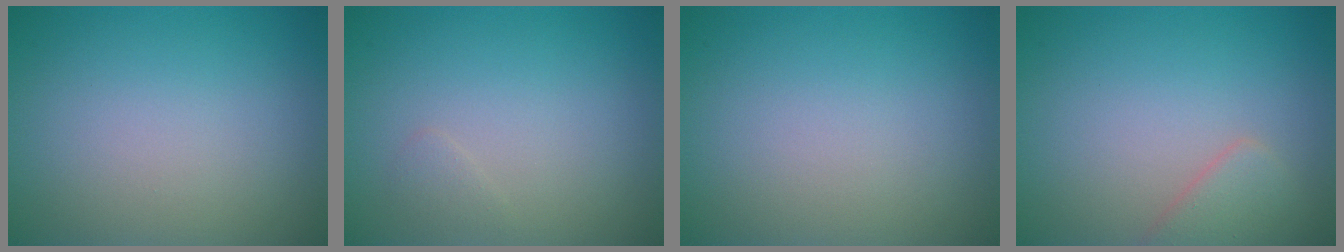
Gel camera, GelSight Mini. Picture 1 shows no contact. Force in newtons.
{"total": 0.6, "press": 0.6, "slide": 0.0}
{"total": 0.0}
{"total": 1.9, "press": 1.9, "slide": 0.2}